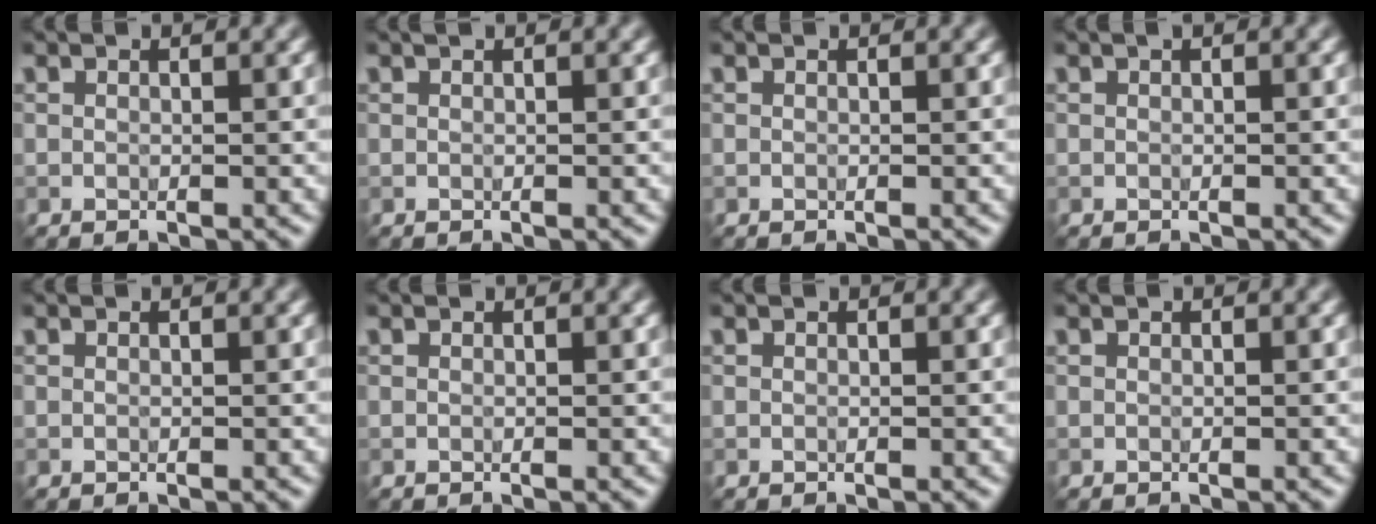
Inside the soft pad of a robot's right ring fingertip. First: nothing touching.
{"total": 0.0}
{"total": 0.0}
{"total": 0.0}
{"total": 0.0}
{"total": 0.0}
{"total": 0.0}
{"total": 0.0}